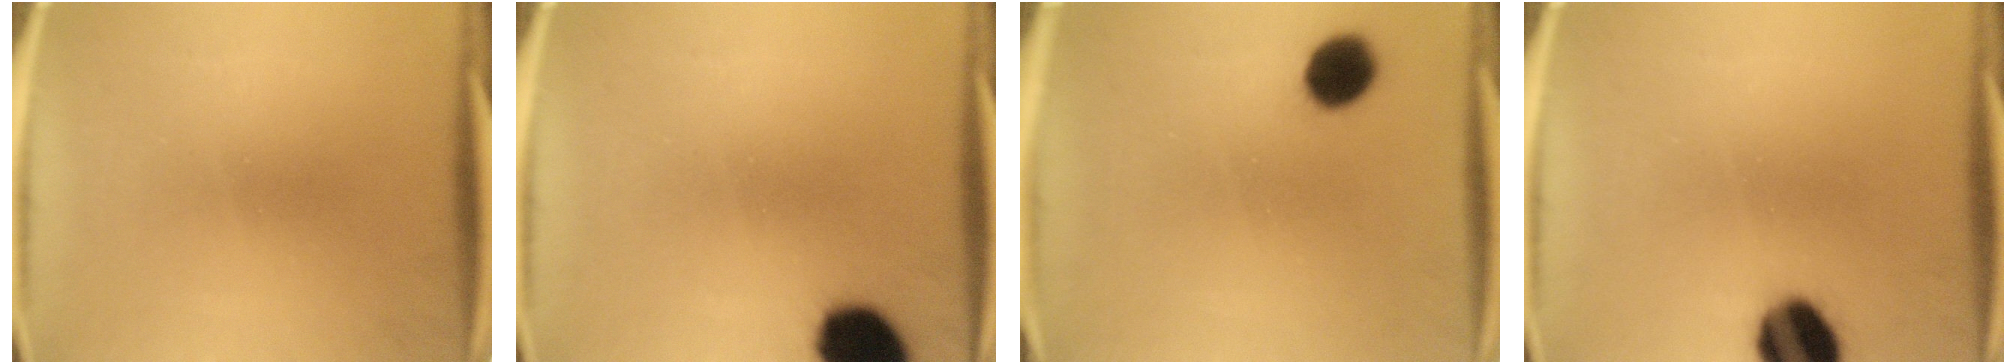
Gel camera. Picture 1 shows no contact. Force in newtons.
{"total": 13.1}
{"total": 7.3}
{"total": 12.7}